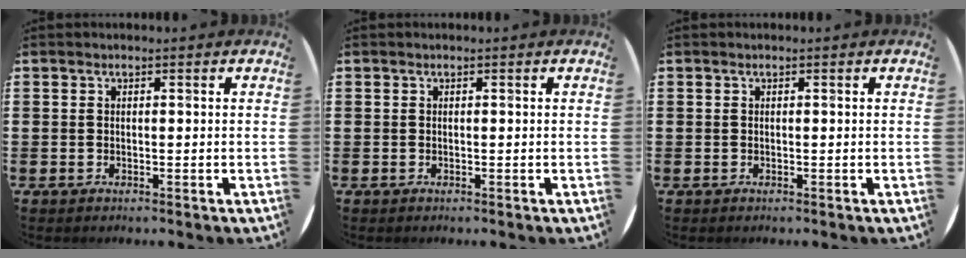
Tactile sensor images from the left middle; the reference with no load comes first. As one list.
[{"total": 0.0}, {"total": 0.0}]